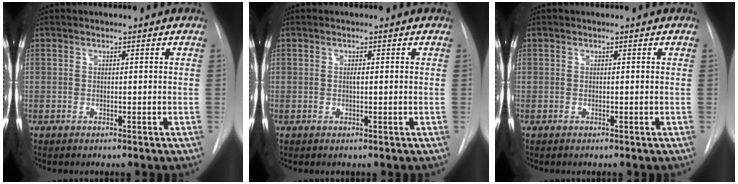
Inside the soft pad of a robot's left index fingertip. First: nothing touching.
{"total": 0.5, "force": [0.0, 0.1, 0.5], "torque": [-0.014, -0.003, 0.000]}
{"total": 0.0}